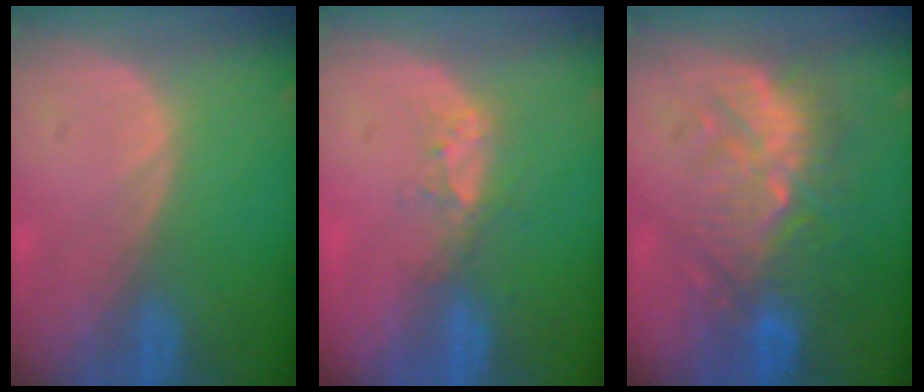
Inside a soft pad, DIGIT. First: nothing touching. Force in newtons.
{"total": 3.3, "press": 2.8, "slide": 1.7}
{"total": 9.1, "press": 8.9, "slide": 1.6}